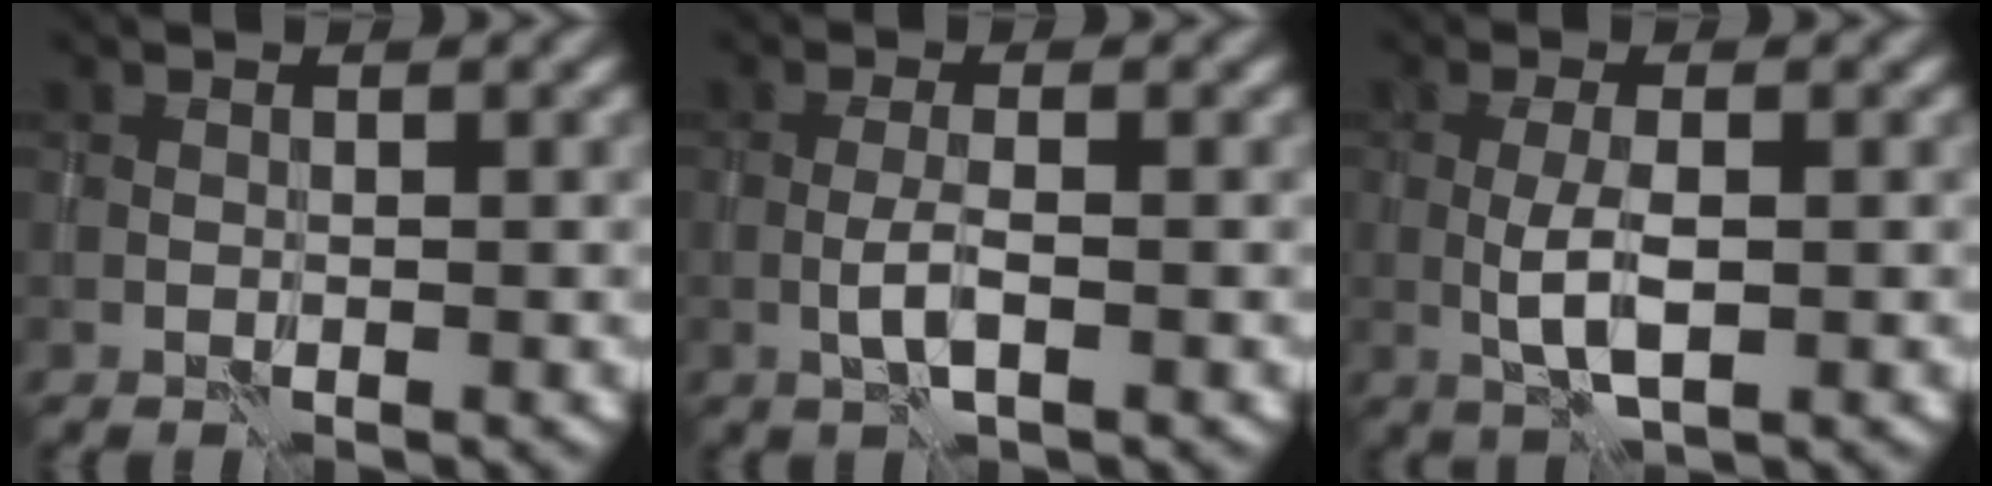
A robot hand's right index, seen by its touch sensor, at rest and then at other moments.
{"total": 1.9, "force": [-0.7, 0.2, 1.8], "torque": [-0.038, 0.004, -0.018]}
{"total": 3.0, "force": [-0.5, 0.7, 2.9], "torque": [-0.066, -0.001, -0.010]}